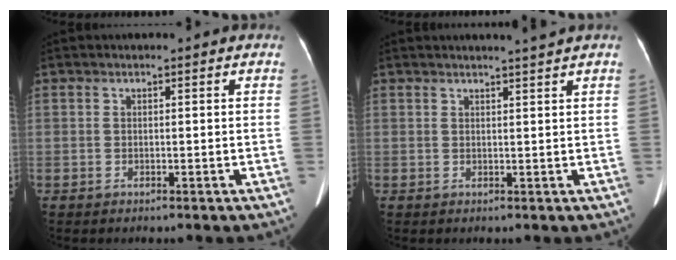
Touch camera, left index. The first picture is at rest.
{"total": 2.4, "force": [2.1, -0.9, 0.8], "torque": [-0.012, -0.005, 0.029]}